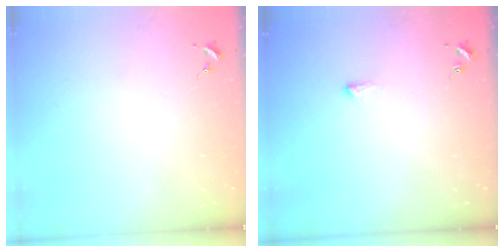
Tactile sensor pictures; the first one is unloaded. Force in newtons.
{"total": 2.7, "press": 2.7, "slide": 0.5}